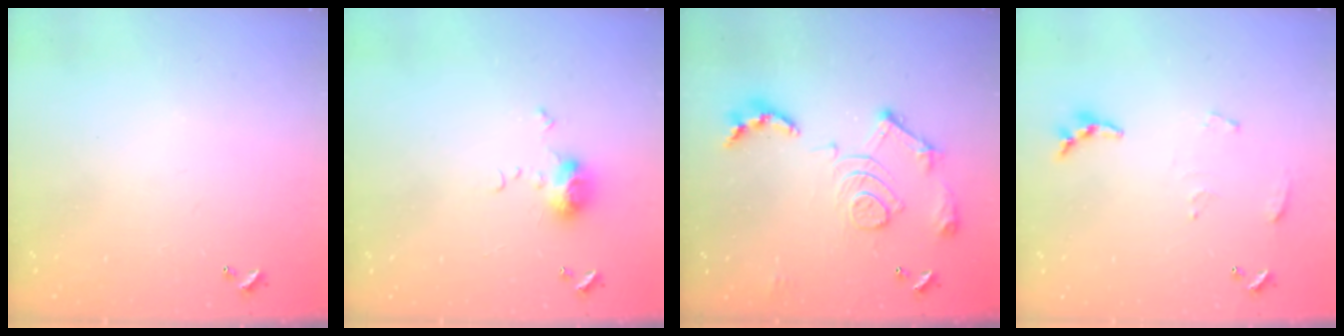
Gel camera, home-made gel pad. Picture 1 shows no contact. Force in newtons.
{"total": 6.2, "press": 6.2, "slide": 0.7}
{"total": 16.8, "press": 16.7, "slide": 1.6}
{"total": 6.2, "press": 6.2, "slide": 0.5}